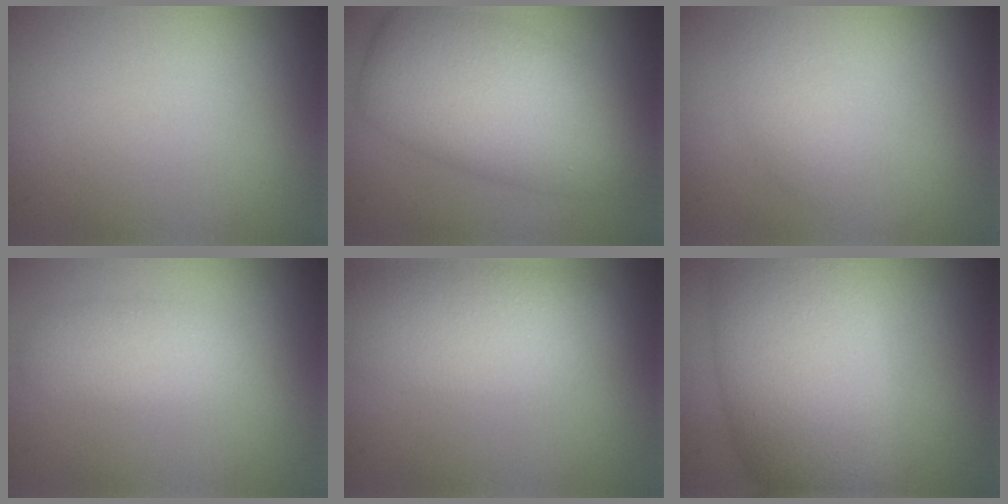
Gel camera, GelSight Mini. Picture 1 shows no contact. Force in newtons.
{"total": 10.2, "press": 10.1, "slide": 0.5}
{"total": 1.7, "press": 1.7, "slide": 0.0}
{"total": 2.9, "press": 2.9, "slide": 0.0}
{"total": 5.9, "press": 5.9, "slide": 0.4}
{"total": 11.4, "press": 11.4, "slide": 0.5}